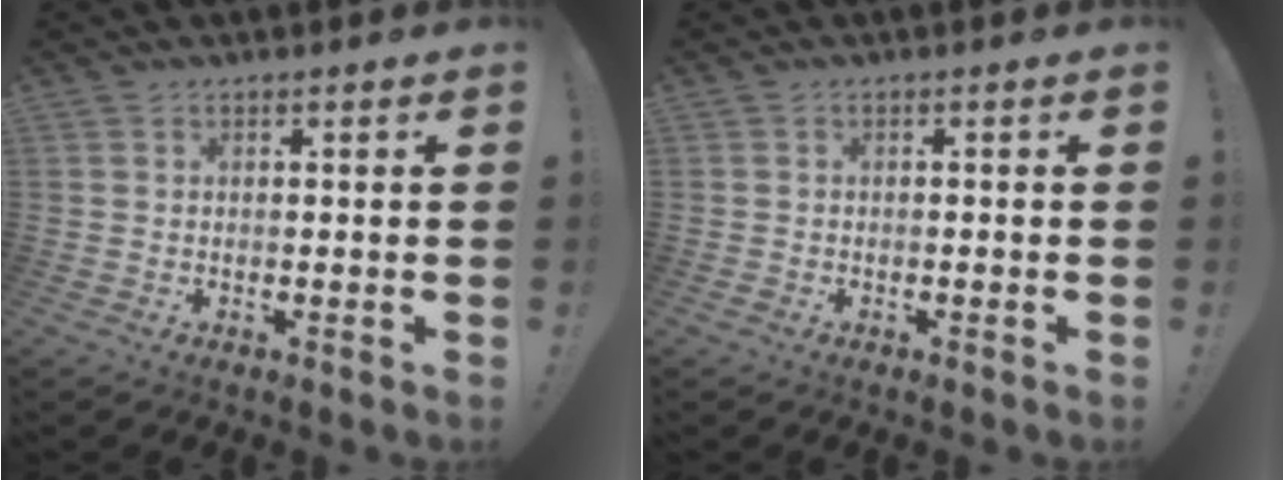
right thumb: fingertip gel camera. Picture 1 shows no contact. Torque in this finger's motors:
{"motor_torque": [0.18, -0.01, 0.02, -0.16, 0.01]}